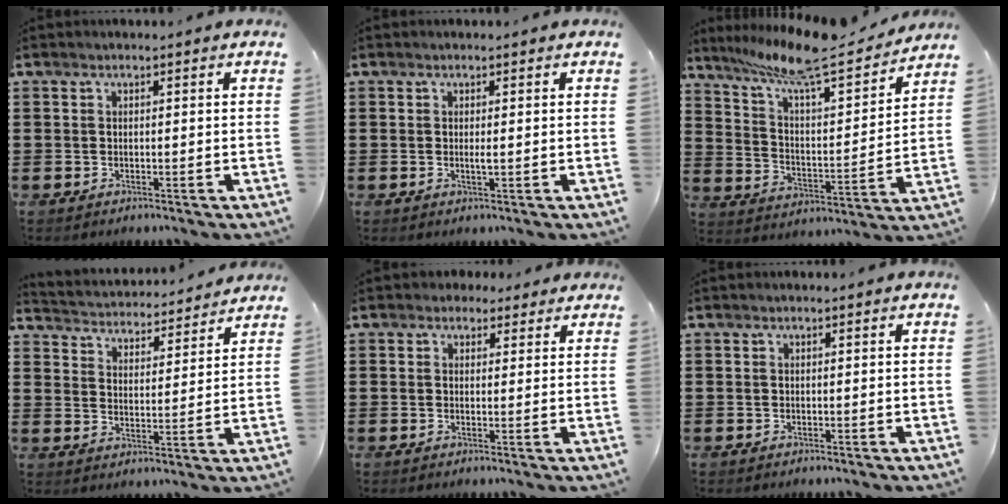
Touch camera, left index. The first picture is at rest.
{"total": 1.0, "force": [0.1, 0.0, 1.0], "torque": [-0.018, -0.004, 0.002]}
{"total": 11.5, "force": [9.8, 0.5, 6.0], "torque": [-0.143, -0.063, 0.162]}
{"total": 3.5, "force": [3.5, 0.1, -0.4], "torque": [-0.017, -0.032, 0.054]}
{"total": 2.2, "force": [1.6, 1.5, 0.2], "torque": [-0.005, 0.007, 0.028]}
{"total": 0.0}